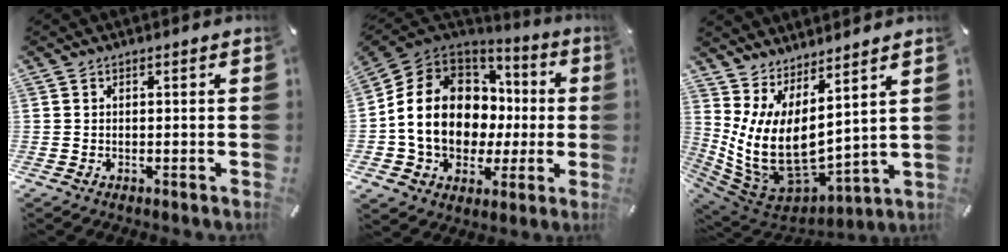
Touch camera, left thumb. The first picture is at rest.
{"total": 16.2, "force": [0.3, 13.2, 9.3], "torque": [-0.195, -0.010, 0.011]}
{"total": 11.8, "force": [2.0, 6.8, 9.4], "torque": [-0.224, -0.059, 0.045]}